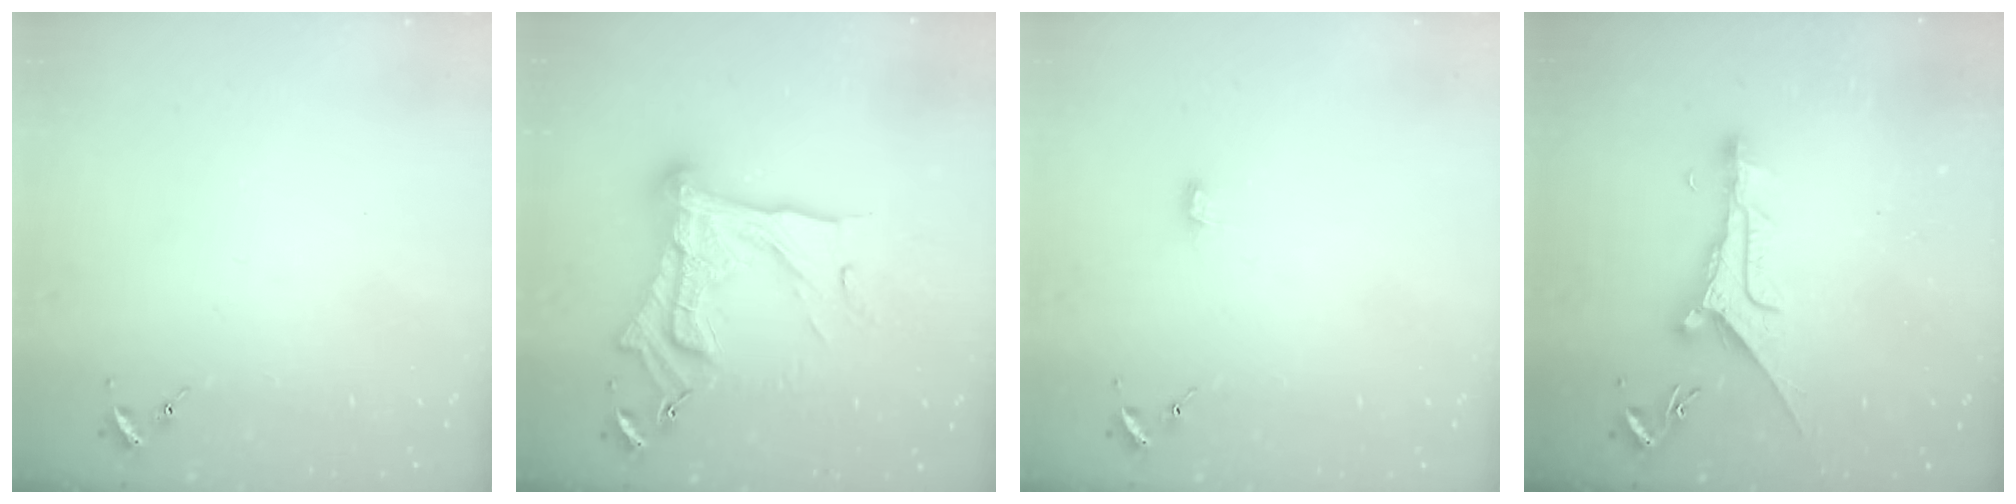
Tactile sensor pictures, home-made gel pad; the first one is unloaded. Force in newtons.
{"total": 25.4, "press": 25.2, "slide": 2.5}
{"total": 3.5, "press": 3.5, "slide": 0.4}
{"total": 9.9, "press": 9.9, "slide": 0.2}